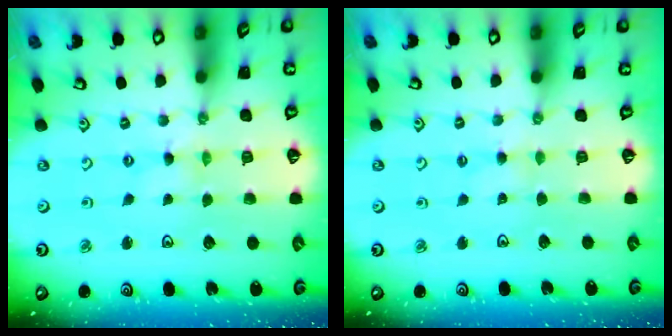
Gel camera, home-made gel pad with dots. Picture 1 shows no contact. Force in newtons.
{"total": 1.5, "press": 1.5, "slide": 0.3}